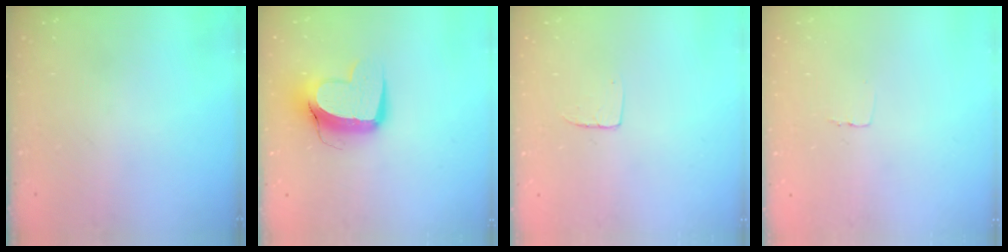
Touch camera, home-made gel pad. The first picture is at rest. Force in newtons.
{"total": 13.0, "press": 12.9, "slide": 1.7}
{"total": 3.8, "press": 3.8, "slide": 0.2}
{"total": 2.6, "press": 2.6, "slide": 0.1}